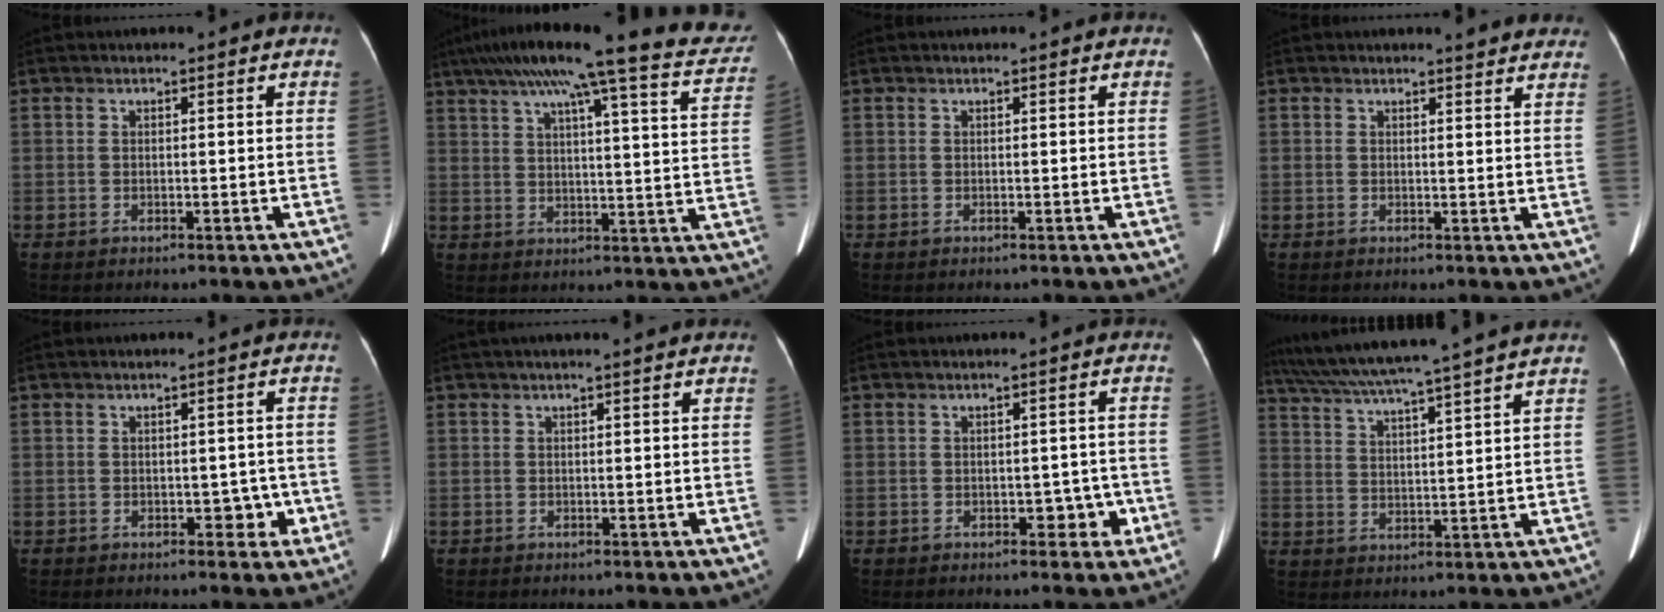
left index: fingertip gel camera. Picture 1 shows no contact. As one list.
[{"total": 24.7, "force": [20.0, 2.0, 14.4], "torque": [-0.222, 0.002, 0.245]}, {"total": 0.0}, {"total": 5.2, "force": [4.9, 1.0, 1.5], "torque": [-0.010, -0.003, 0.037]}, {"total": 2.9, "force": [-1.0, 2.0, 1.9], "torque": [-0.018, 0.006, -0.010]}, {"total": 3.7, "force": [3.2, 0.3, 1.9], "torque": [-0.025, 0.039, 0.037]}, {"total": 3.0, "force": [-1.2, 1.9, 1.9], "torque": [-0.017, 0.007, -0.012]}, {"total": 17.6, "force": [15.1, -1.4, 8.8], "torque": [-0.161, 0.011, 0.223]}]